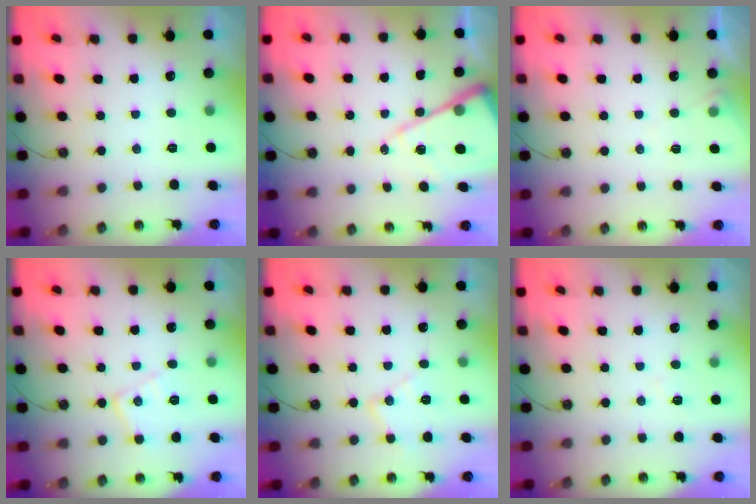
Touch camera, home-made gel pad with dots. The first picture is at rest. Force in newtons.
{"total": 14.0, "press": 14.0, "slide": 1.4}
{"total": 4.7, "press": 4.6, "slide": 0.7}
{"total": 10.6, "press": 10.6, "slide": 0.7}
{"total": 9.6, "press": 9.5, "slide": 0.6}
{"total": 3.6, "press": 3.5, "slide": 0.6}